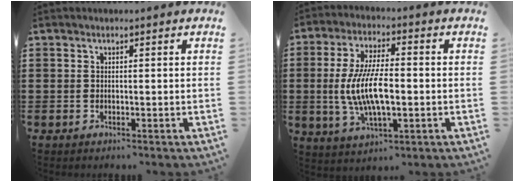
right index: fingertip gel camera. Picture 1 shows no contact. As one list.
[{"total": 10.3, "force": [-1.1, 3.9, 9.5], "torque": [-0.207, -0.008, -0.026]}]